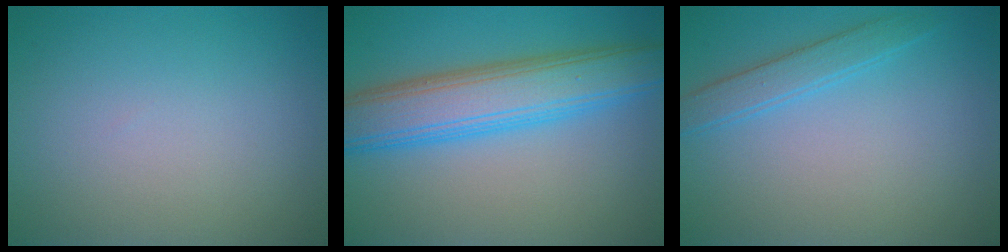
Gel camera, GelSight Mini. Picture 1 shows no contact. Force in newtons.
{"total": 7.7, "press": 7.7, "slide": 0.2}
{"total": 2.2, "press": 2.2, "slide": 0.1}